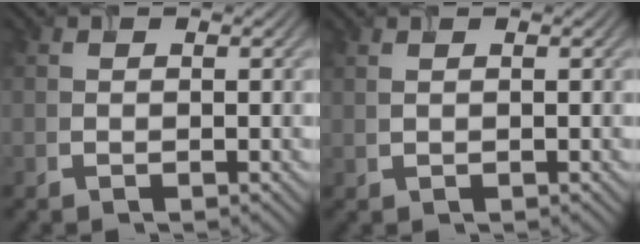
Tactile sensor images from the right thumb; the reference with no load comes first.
{"total": 0.6, "force": [0.4, -0.2, 0.3], "torque": [-0.014, 0.003, 0.009]}